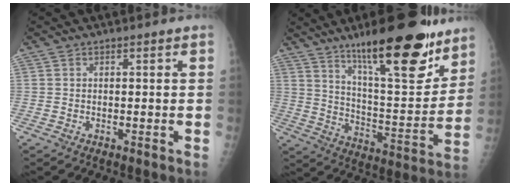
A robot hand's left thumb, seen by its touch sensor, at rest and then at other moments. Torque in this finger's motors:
{"motor_torque": [1.26, -0.10, 1.47, -1.31, 0.14]}